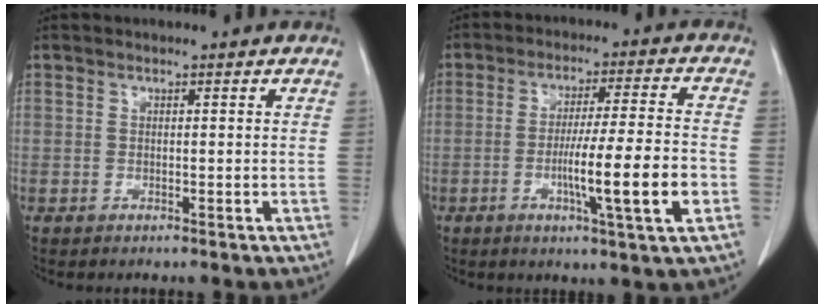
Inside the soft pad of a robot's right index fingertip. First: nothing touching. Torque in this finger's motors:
{"motor_torque": [1.03, -0.54, 0.54, 0.10]}